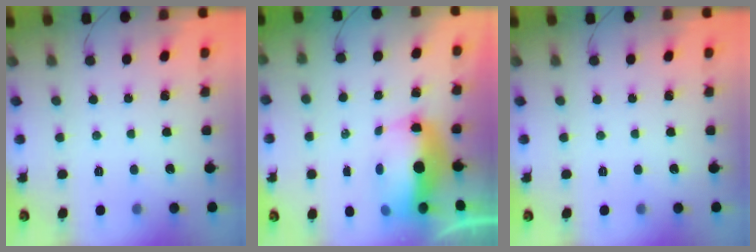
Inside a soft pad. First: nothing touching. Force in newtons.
{"total": 11.2, "press": 11.0, "slide": 1.9}
{"total": 0.0}